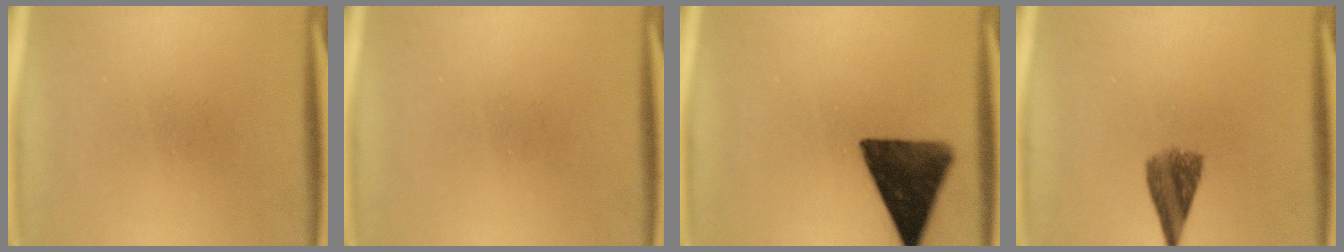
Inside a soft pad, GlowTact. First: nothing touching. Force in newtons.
{"total": 0.0}
{"total": 12.5}
{"total": 5.4}